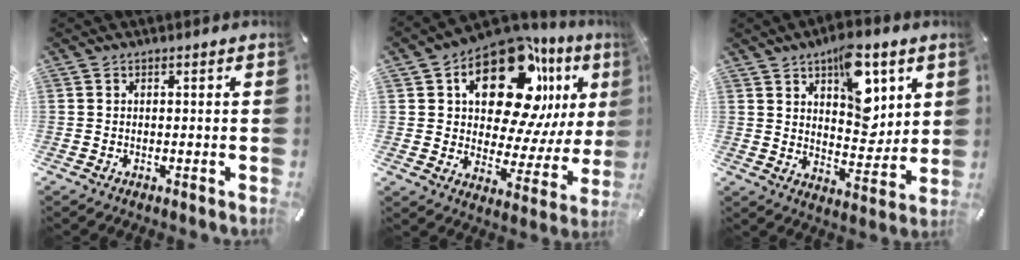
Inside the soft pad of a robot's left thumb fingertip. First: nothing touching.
{"total": 21.8, "force": [11.2, 11.8, 14.4], "torque": [-0.221, -0.073, 0.188]}
{"total": 13.8, "force": [7.0, 7.8, 9.0], "torque": [-0.103, -0.040, 0.118]}